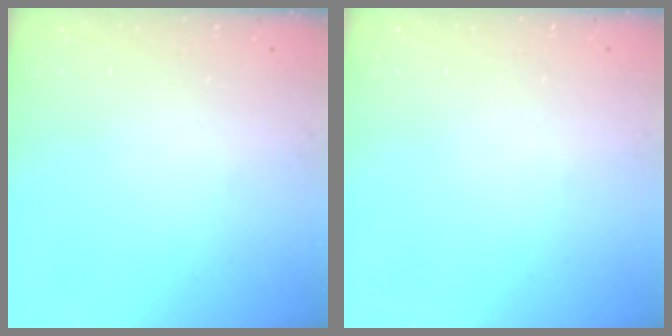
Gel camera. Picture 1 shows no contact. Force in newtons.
{"total": 0.0}